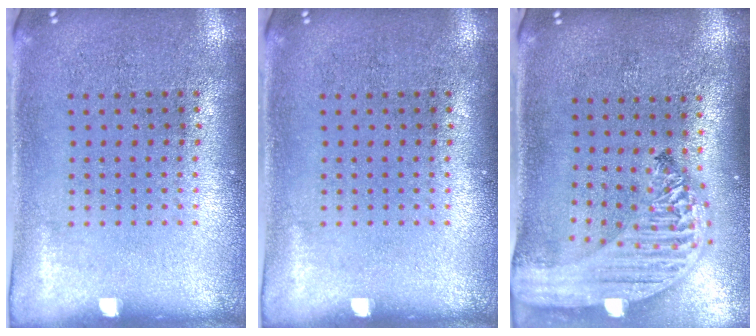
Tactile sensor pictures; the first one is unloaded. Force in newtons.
{"total": 0.0}
{"total": 2.8, "press": 2.3, "slide": 1.6}